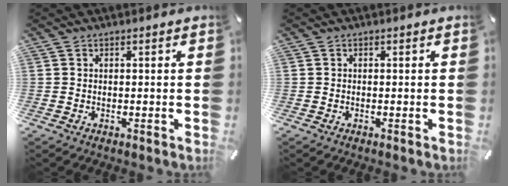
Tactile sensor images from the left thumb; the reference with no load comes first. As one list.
[{"total": 0.0}]